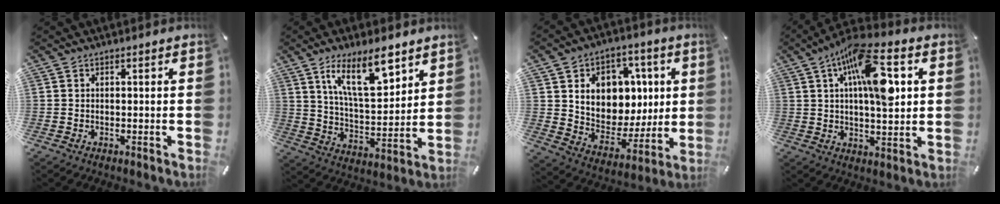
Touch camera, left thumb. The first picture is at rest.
{"total": 15.7, "force": [9.3, 6.4, 10.9], "torque": [-0.183, -0.035, 0.160]}
{"total": 12.6, "force": [3.4, 10.9, 5.3], "torque": [-0.077, -0.024, 0.071]}
{"total": 15.3, "force": [4.8, 5.7, 13.4], "torque": [-0.231, -0.008, 0.075]}